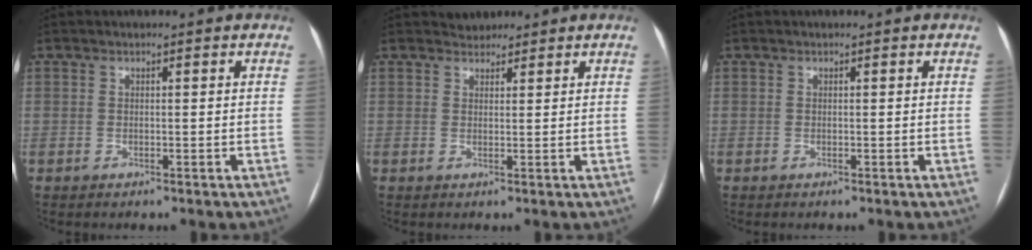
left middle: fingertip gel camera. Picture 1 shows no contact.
{"total": 1.9, "force": [1.6, 0.8, -0.2], "torque": [0.004, 0.008, 0.025]}
{"total": 0.0}